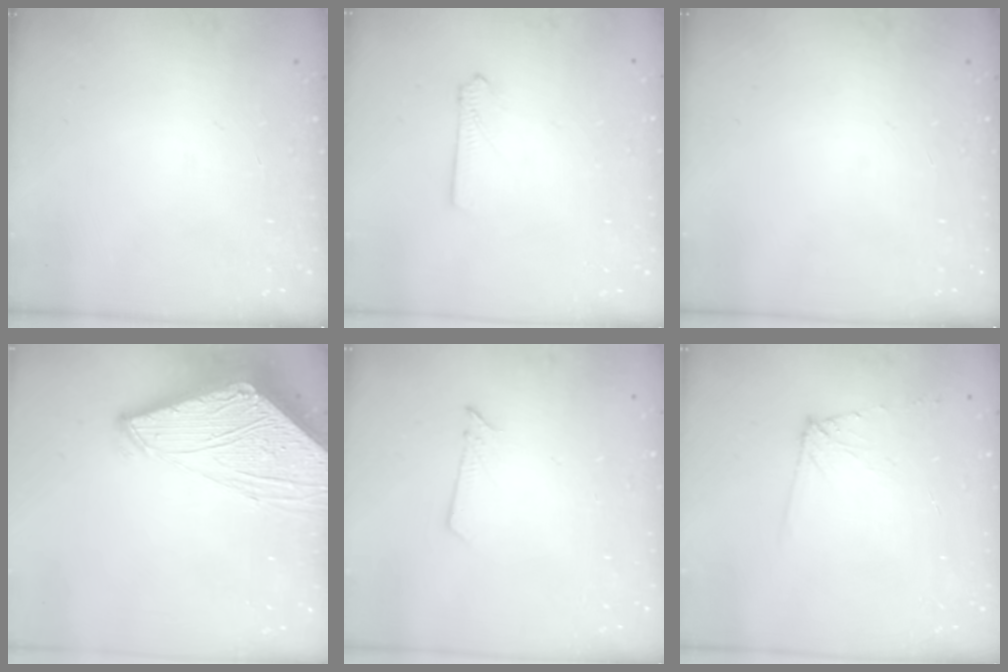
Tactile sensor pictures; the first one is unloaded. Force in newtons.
{"total": 2.2, "press": 2.1, "slide": 0.3}
{"total": 0.0}
{"total": 11.3, "press": 11.3, "slide": 1.1}
{"total": 2.6, "press": 2.6, "slide": 0.2}
{"total": 5.3, "press": 5.2, "slide": 0.7}